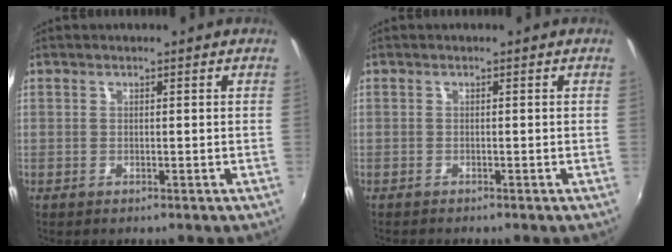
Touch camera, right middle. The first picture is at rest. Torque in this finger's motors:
{"motor_torque": [1.02, -1.11, 0.09, 0.05]}